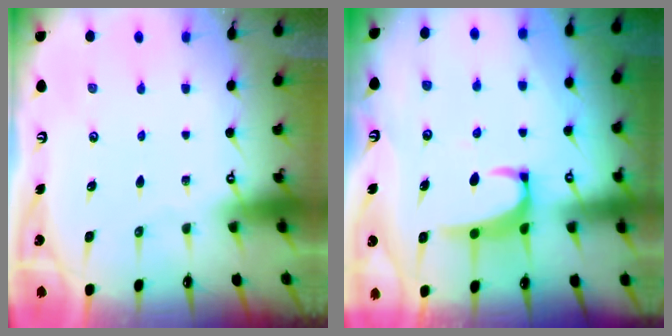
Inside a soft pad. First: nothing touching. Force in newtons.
{"total": 2.5, "press": 2.4, "slide": 0.8}